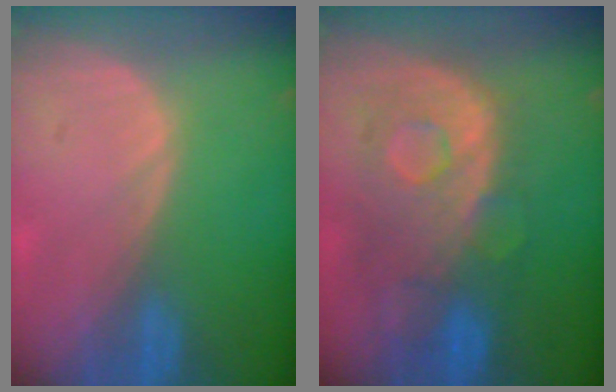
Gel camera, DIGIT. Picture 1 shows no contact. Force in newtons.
{"total": 10.5, "press": 9.4, "slide": 4.7}